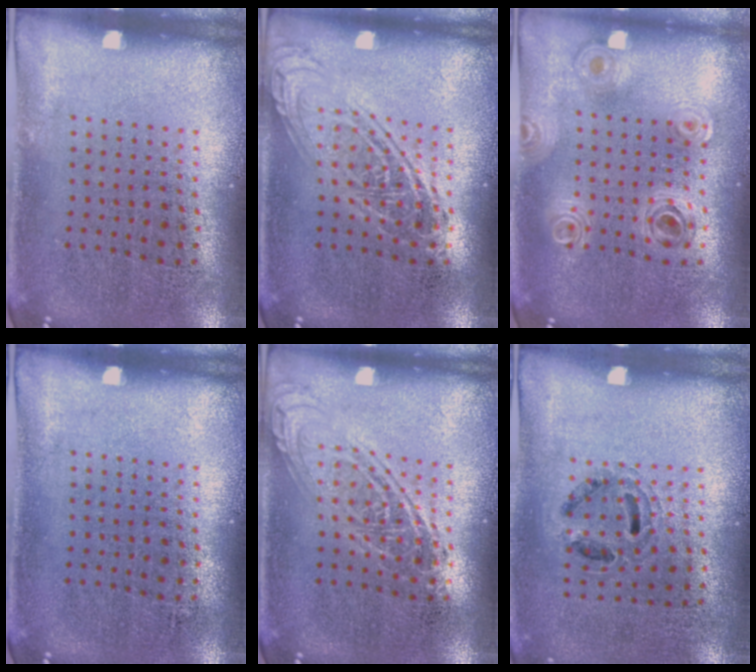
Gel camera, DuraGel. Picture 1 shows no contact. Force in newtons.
{"total": 2.6, "press": 2.6, "slide": 0.3}
{"total": 0.8, "press": 0.8, "slide": 0.1}
{"total": 0.0}
{"total": 2.4, "press": 2.3, "slide": 0.3}
{"total": 0.9, "press": 0.8, "slide": 0.3}